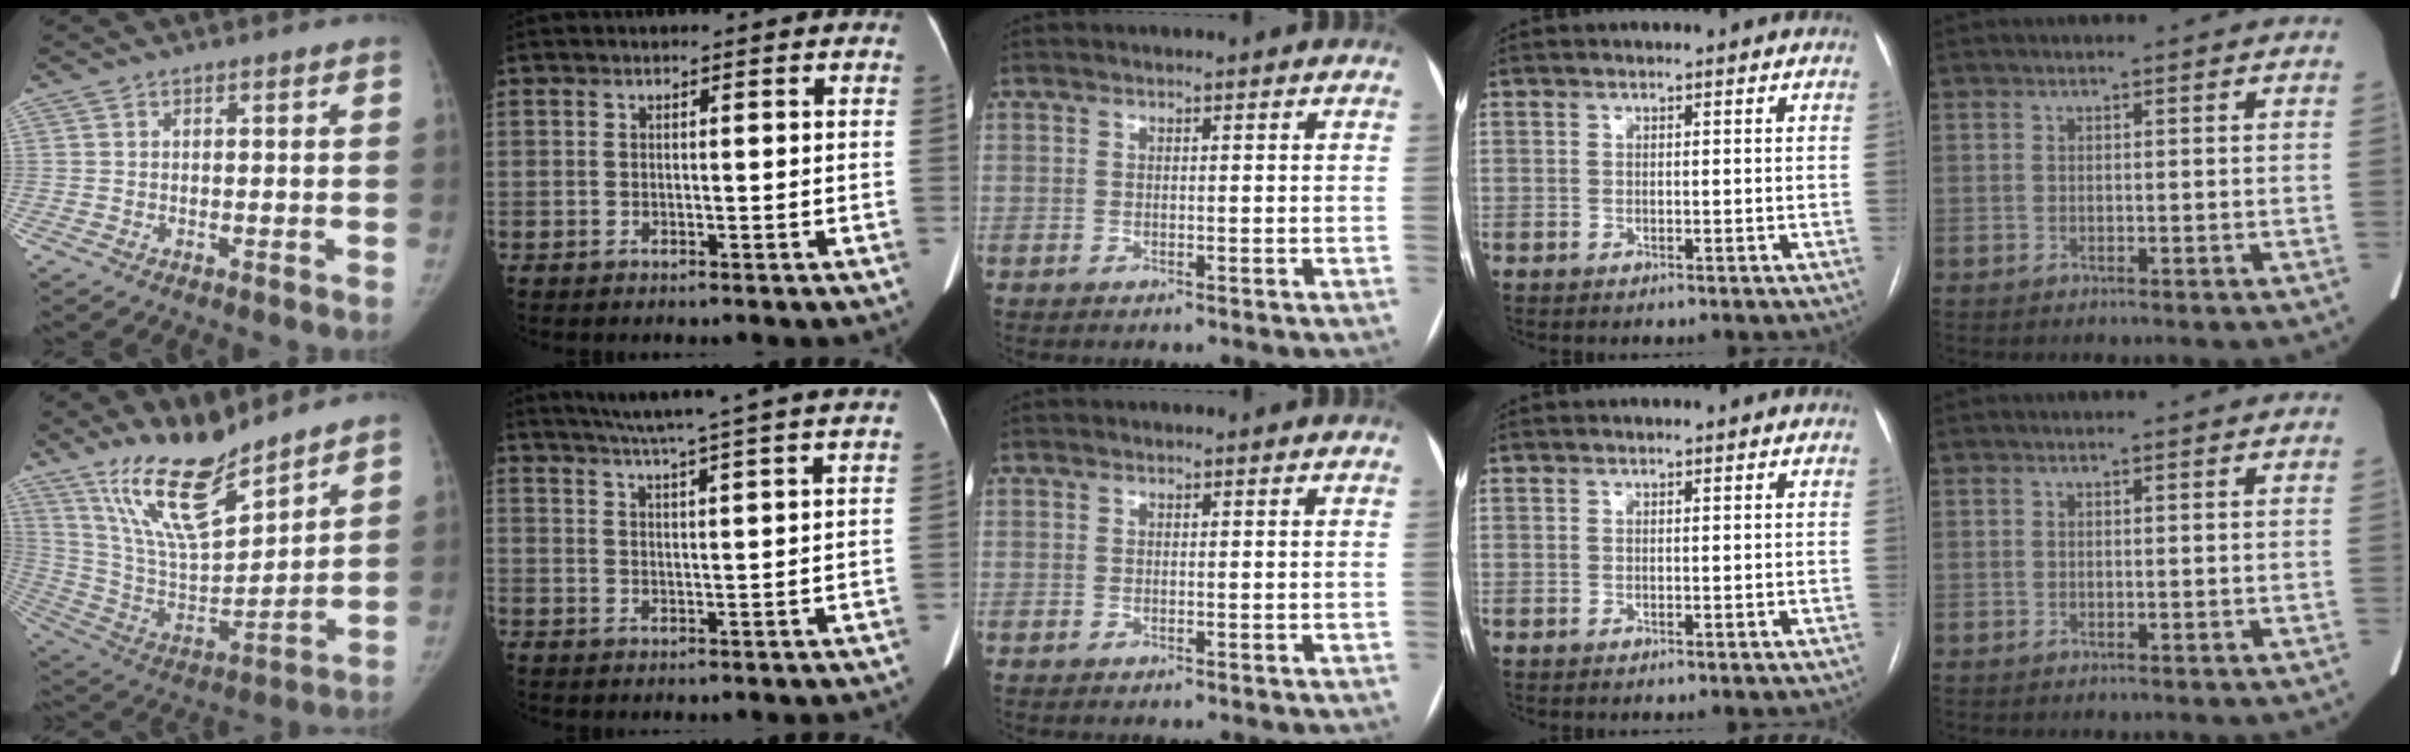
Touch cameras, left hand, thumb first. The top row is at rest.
{"thumb": {"total": 17.5, "force": [13.5, 4.9, 10.0], "torque": [-0.151, -0.082, 0.262]}, "index": {"total": 16.7, "force": [14.4, -1.5, 8.4], "torque": [-0.140, 0.000, 0.183]}, "middle": {"total": 1.4, "force": [-0.6, -0.9, -0.8], "torque": [0.015, -0.008, -0.010]}}